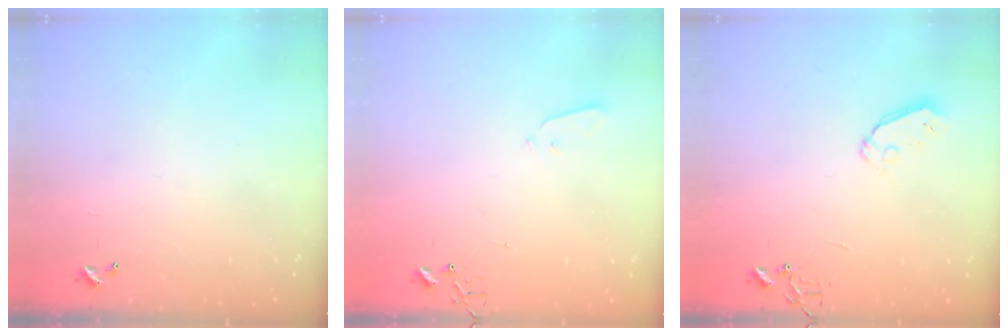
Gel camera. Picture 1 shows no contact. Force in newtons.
{"total": 2.1, "press": 2.1, "slide": 0.3}
{"total": 5.2, "press": 5.1, "slide": 0.5}